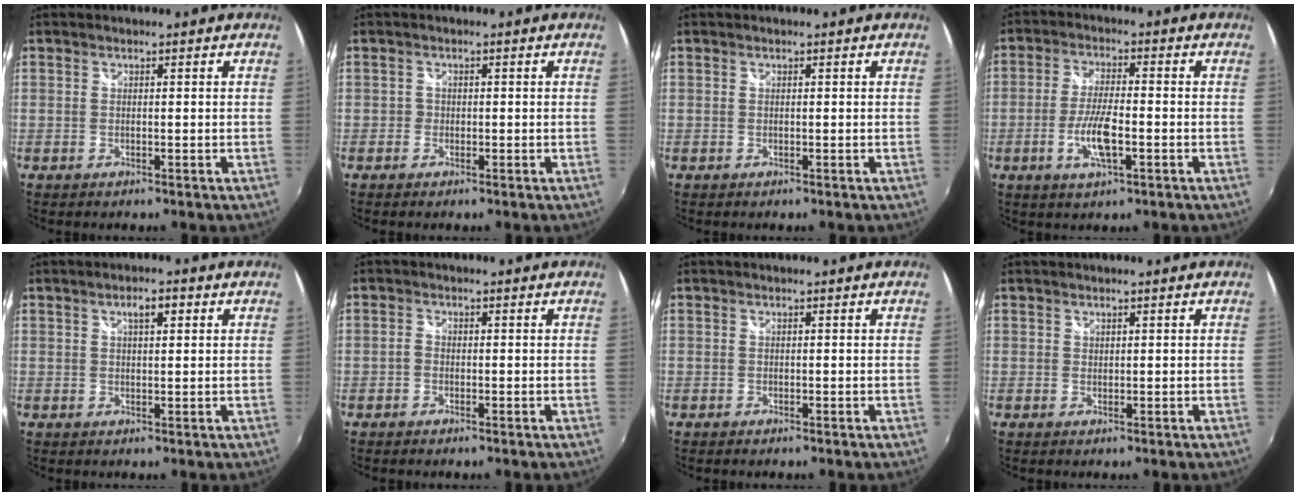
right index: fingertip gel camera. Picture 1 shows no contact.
{"total": 1.2, "force": [-0.7, 0.9, 0.0], "torque": [-0.003, -0.001, -0.014]}
{"total": 0.0}
{"total": 7.5, "force": [-2.5, 2.0, 6.8], "torque": [-0.139, -0.006, -0.048]}
{"total": 3.0, "force": [1.3, 1.1, 2.5], "torque": [-0.039, 0.009, 0.020]}
{"total": 1.3, "force": [-0.8, 0.9, 0.4], "torque": [-0.010, 0.000, -0.019]}
{"total": 0.0}
{"total": 0.5, "force": [0.4, 0.4, 0.0], "torque": [0.001, 0.001, 0.007]}